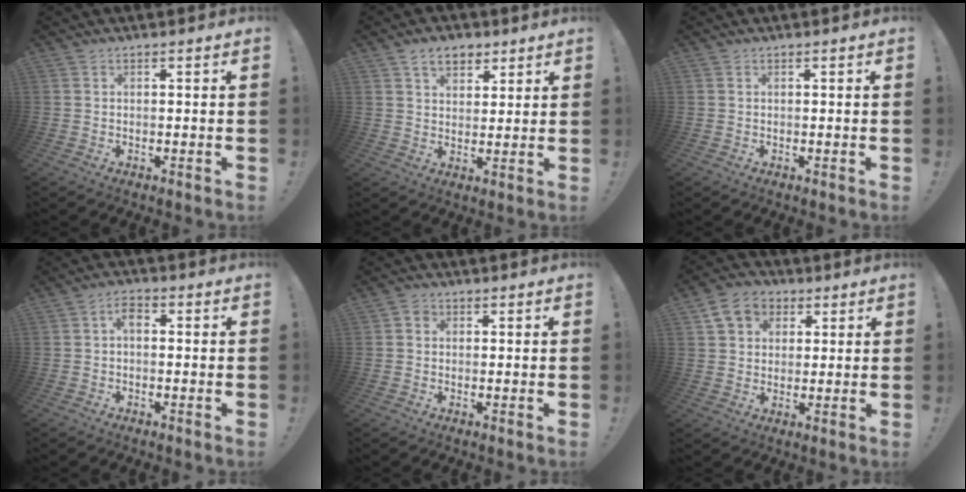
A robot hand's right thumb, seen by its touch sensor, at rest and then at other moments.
{"total": 7.2, "force": [4.3, 4.7, 3.3], "torque": [-0.042, -0.017, 0.078]}
{"total": 0.0}
{"total": 3.4, "force": [-0.3, 1.9, 2.9], "torque": [-0.061, 0.016, -0.005]}
{"total": 1.9, "force": [0.2, 1.7, 0.8], "torque": [-0.011, 0.002, 0.001]}
{"total": 9.5, "force": [4.0, 7.8, 3.5], "torque": [-0.056, -0.010, 0.083]}